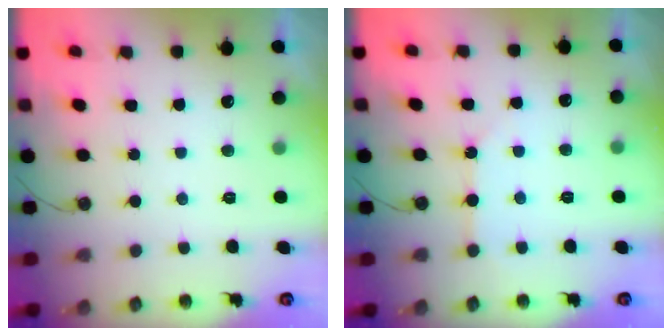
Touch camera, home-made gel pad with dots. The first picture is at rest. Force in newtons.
{"total": 2.8, "press": 2.7, "slide": 0.4}